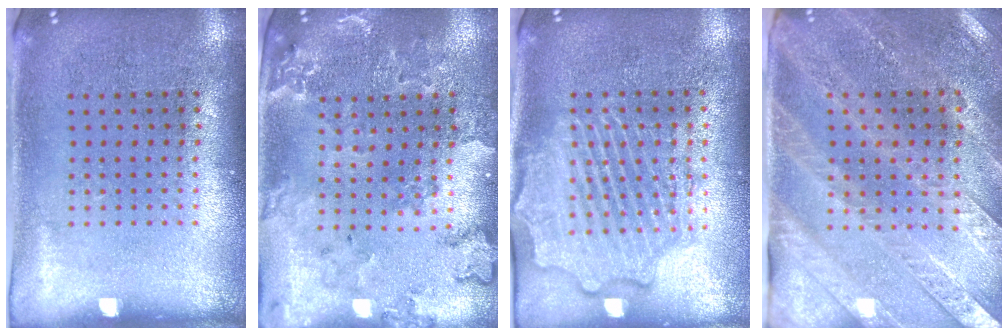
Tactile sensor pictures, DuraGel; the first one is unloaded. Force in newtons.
{"total": 0.7, "press": 0.7, "slide": 0.2}
{"total": 2.5, "press": 2.4, "slide": 0.3}
{"total": 2.9, "press": 2.7, "slide": 1.2}